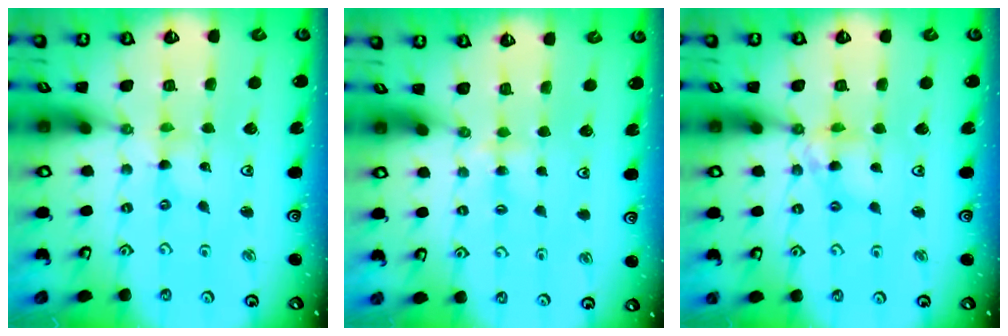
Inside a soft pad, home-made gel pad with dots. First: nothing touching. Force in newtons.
{"total": 3.0, "press": 3.0, "slide": 0.5}
{"total": 7.2, "press": 7.1, "slide": 0.6}